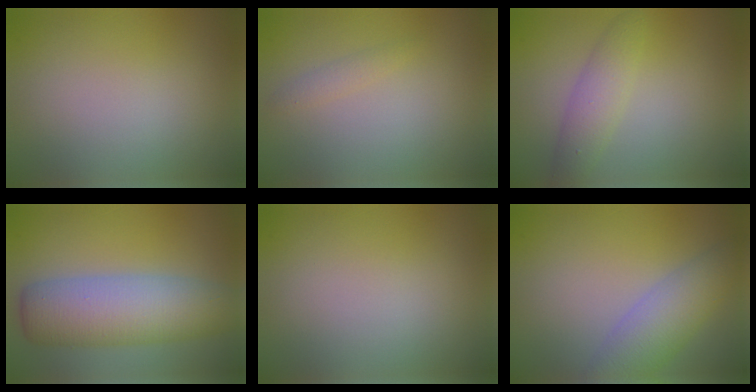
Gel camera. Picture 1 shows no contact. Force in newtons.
{"total": 0.9, "press": 0.9, "slide": 0.0}
{"total": 2.8, "press": 2.8, "slide": 0.1}
{"total": 7.6, "press": 7.6, "slide": 0.3}
{"total": 0.0}
{"total": 4.6, "press": 4.6, "slide": 0.1}